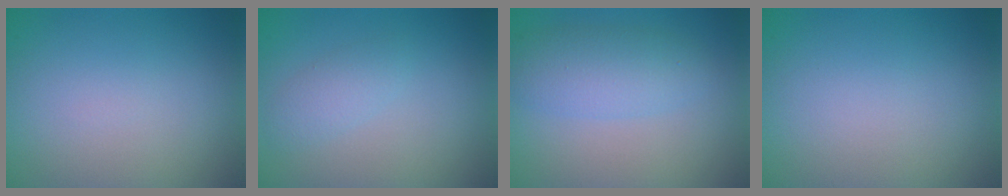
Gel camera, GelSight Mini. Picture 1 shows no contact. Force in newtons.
{"total": 1.5, "press": 1.5, "slide": 0.0}
{"total": 3.7, "press": 3.6, "slide": 0.2}
{"total": 0.0}